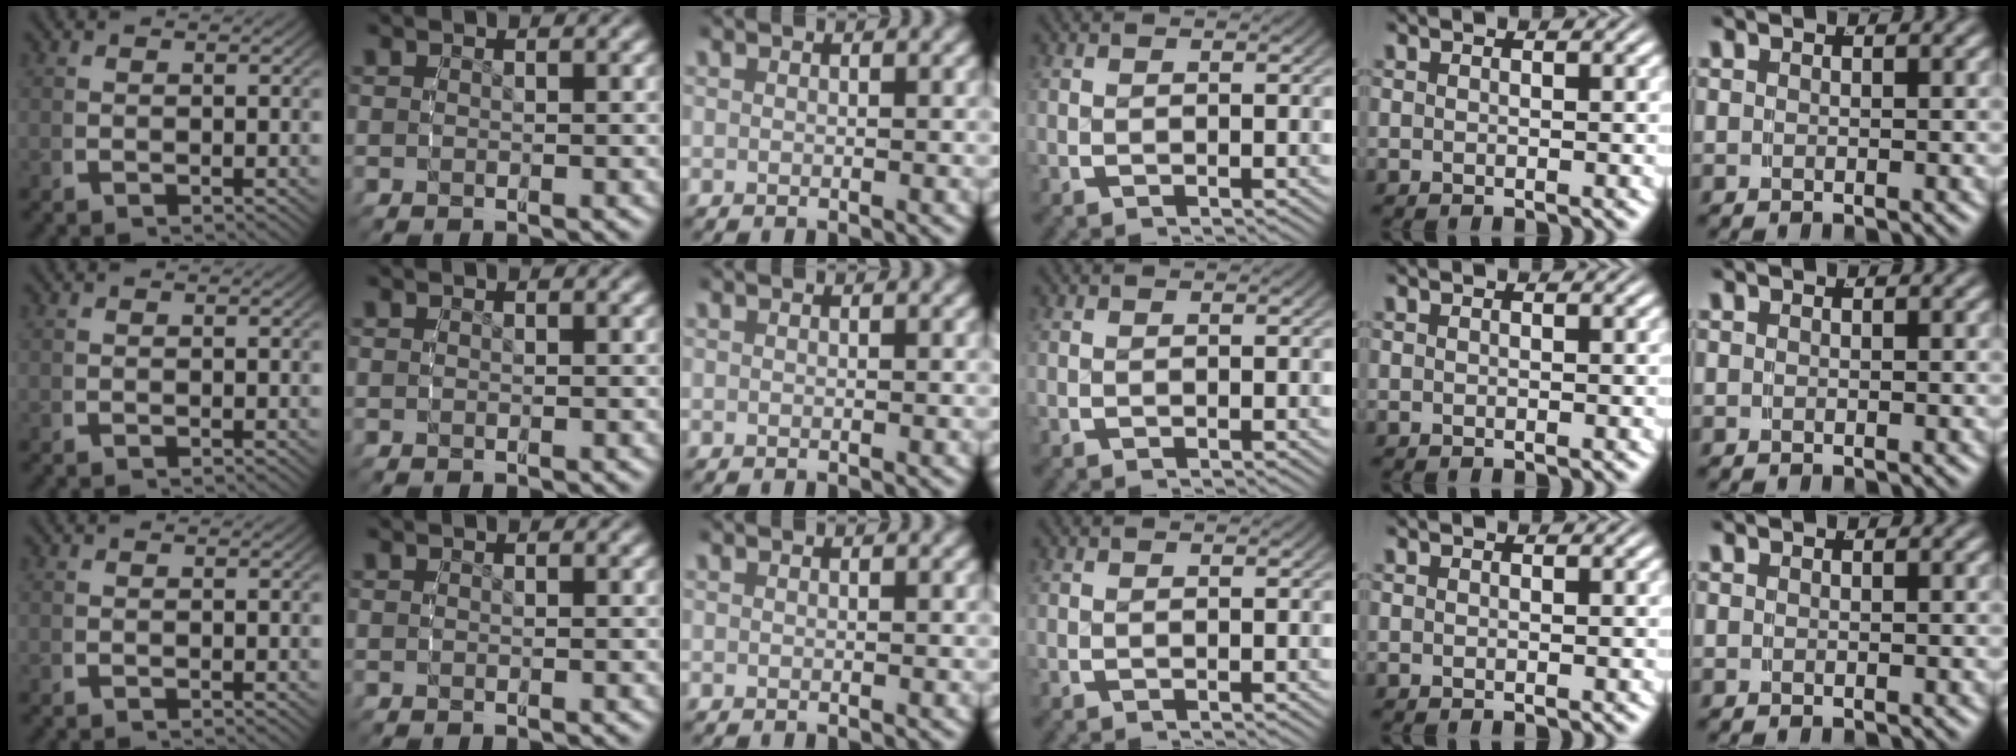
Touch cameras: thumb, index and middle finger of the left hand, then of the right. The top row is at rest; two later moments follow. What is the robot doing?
{"motion": "reach", "object": "shorts"}